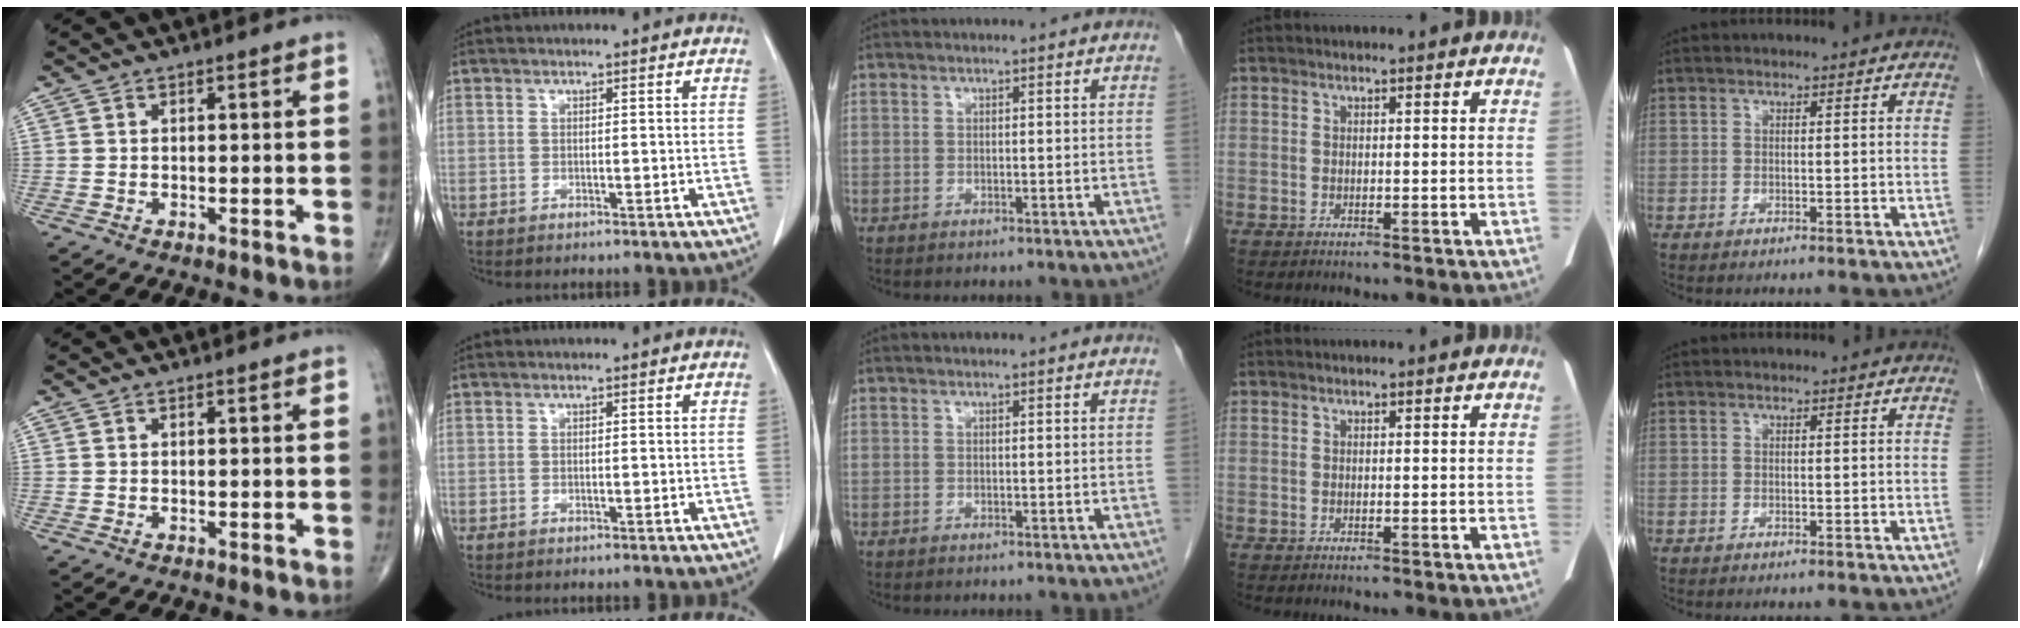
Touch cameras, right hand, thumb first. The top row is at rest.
{}